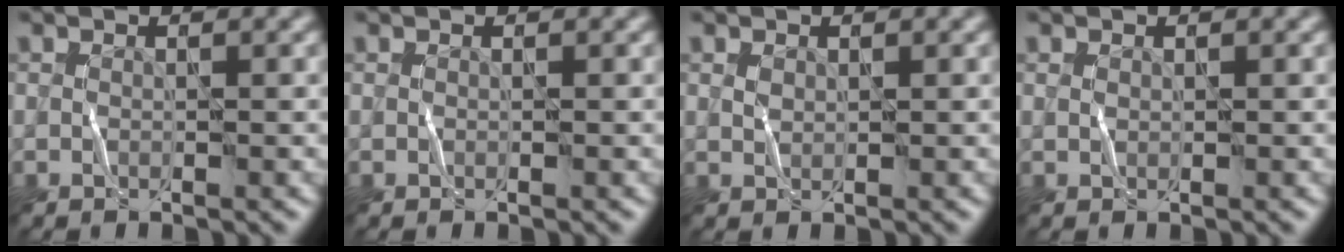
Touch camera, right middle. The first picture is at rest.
{"total": 0.0}
{"total": 0.0}
{"total": 0.0}